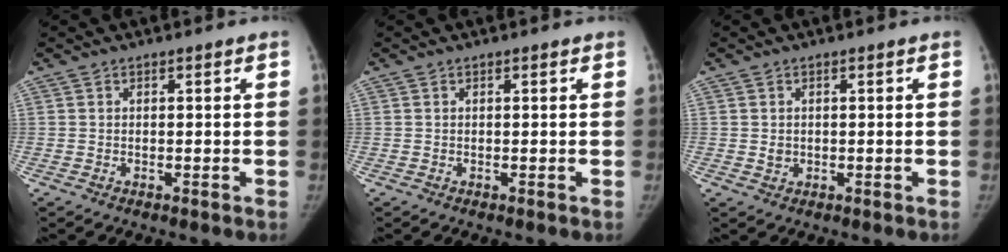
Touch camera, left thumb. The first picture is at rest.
{"total": 0.0}
{"total": 1.4, "force": [0.0, 1.2, 0.6], "torque": [-0.007, 0.000, 0.004]}